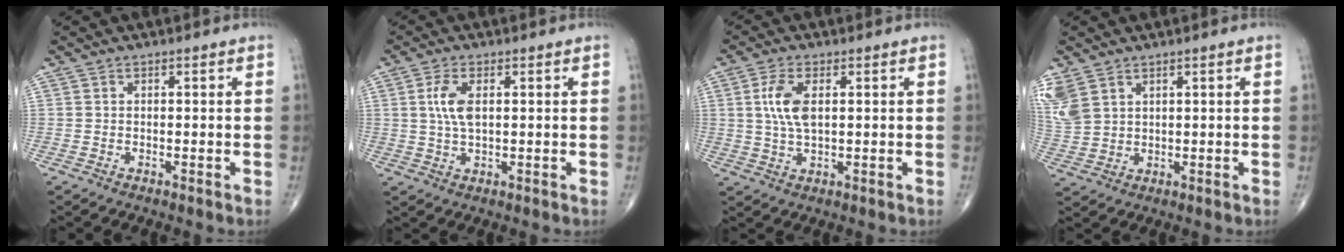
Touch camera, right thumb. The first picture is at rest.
{"total": 5.1, "force": [1.0, 2.3, 4.4], "torque": [-0.095, -0.002, 0.019]}
{"total": 6.4, "force": [1.3, 2.9, 5.5], "torque": [-0.118, -0.003, 0.025]}
{"total": 8.0, "force": [4.3, 5.2, 4.4], "torque": [-0.114, -0.004, 0.101]}